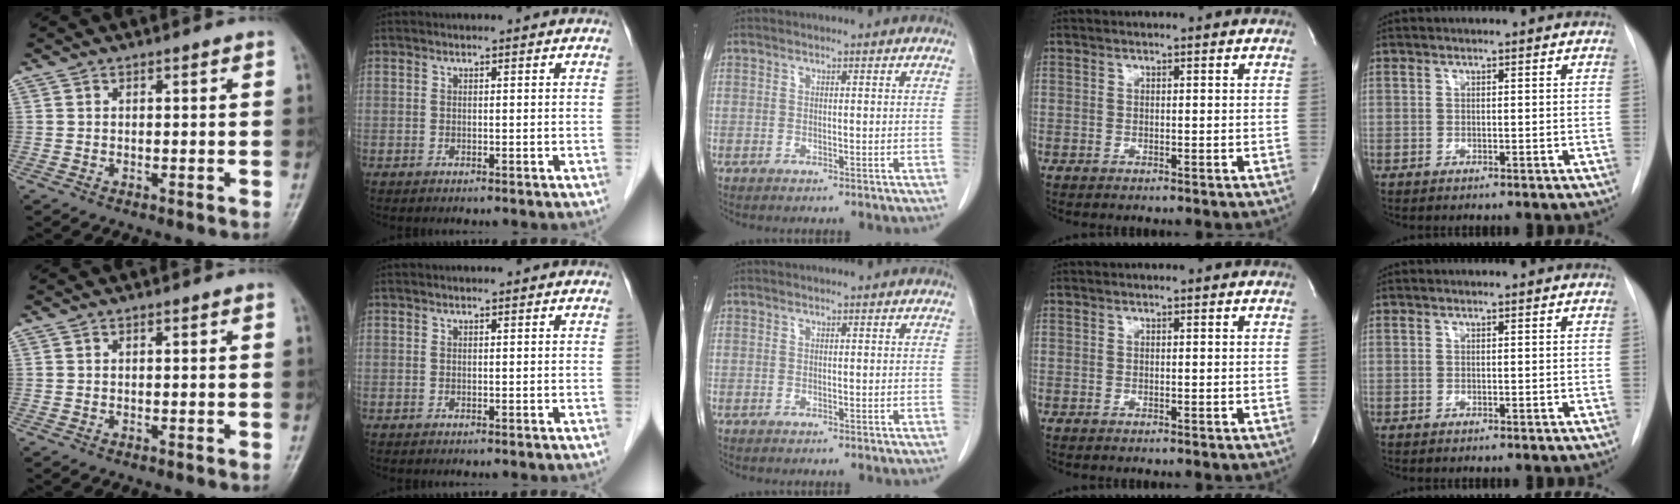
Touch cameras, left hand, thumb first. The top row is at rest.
{}